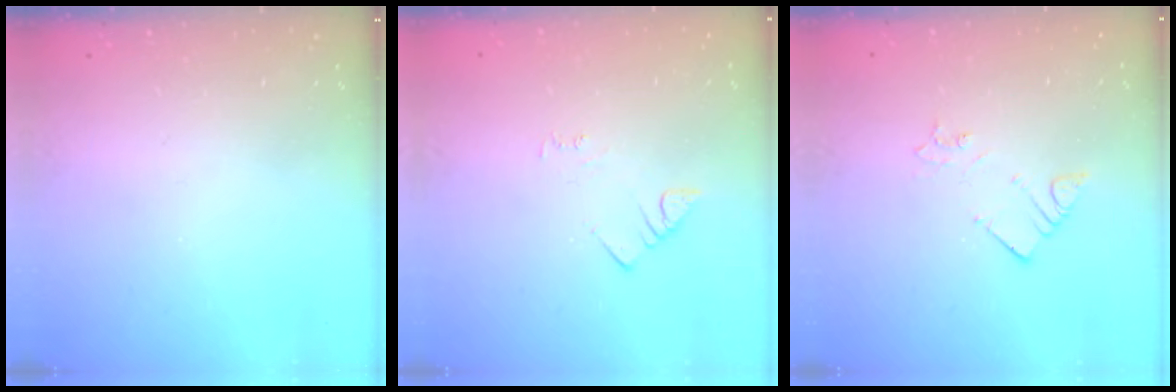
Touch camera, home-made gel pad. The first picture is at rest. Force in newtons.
{"total": 2.5, "press": 2.5, "slide": 0.4}
{"total": 2.8, "press": 2.7, "slide": 0.5}